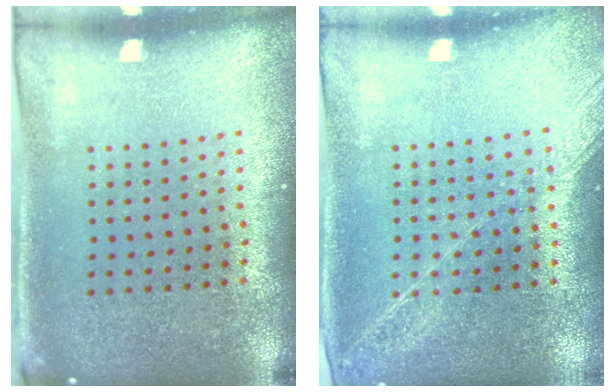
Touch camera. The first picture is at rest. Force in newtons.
{"total": 1.3, "press": 1.3, "slide": 0.4}